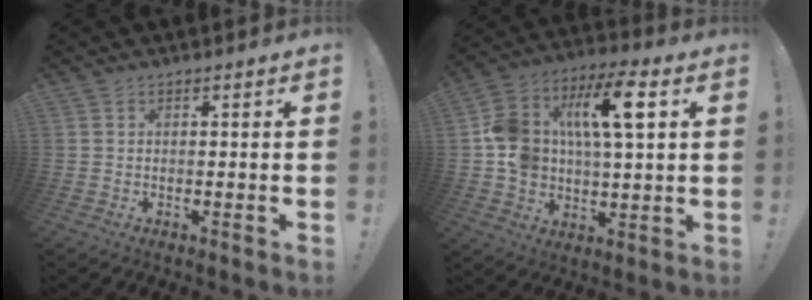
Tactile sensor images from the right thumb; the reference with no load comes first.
{"total": 16.1, "force": [4.6, 9.7, 12.0], "torque": [-0.228, 0.002, 0.078]}